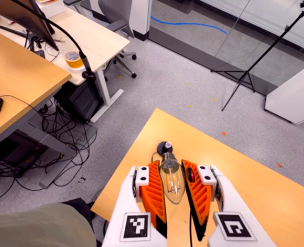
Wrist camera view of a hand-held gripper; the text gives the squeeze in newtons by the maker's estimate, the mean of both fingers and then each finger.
{"total": 19.6, "left": 21.0, "right": 18.1}